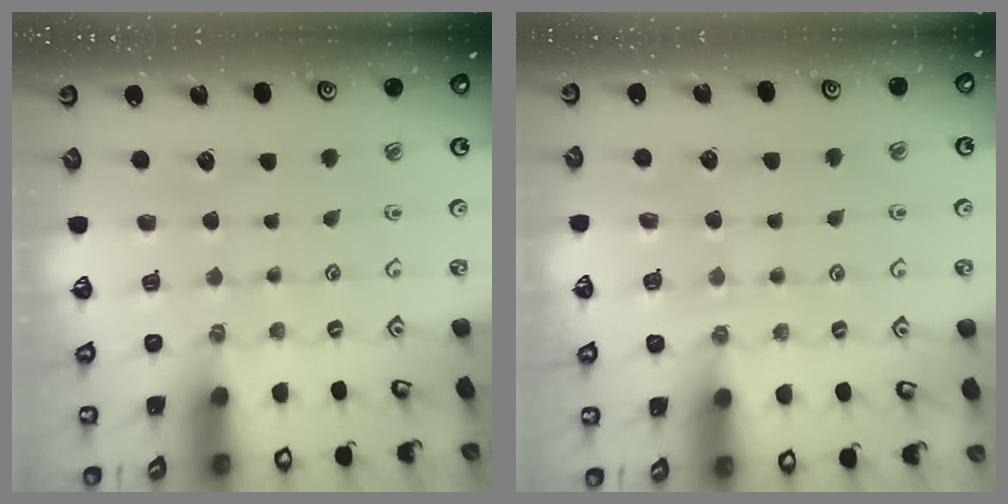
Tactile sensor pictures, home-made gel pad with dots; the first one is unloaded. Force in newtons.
{"total": 4.3, "press": 4.3, "slide": 0.4}